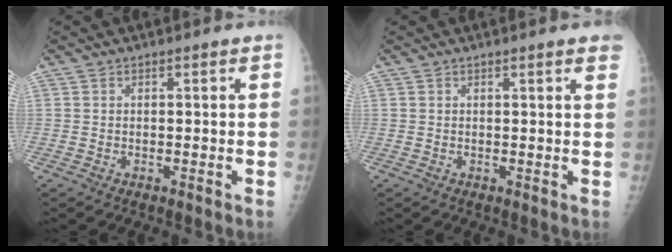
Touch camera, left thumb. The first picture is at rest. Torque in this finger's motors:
{"motor_torque": [2.02, 1.10, 0.24, -0.26, 0.11]}